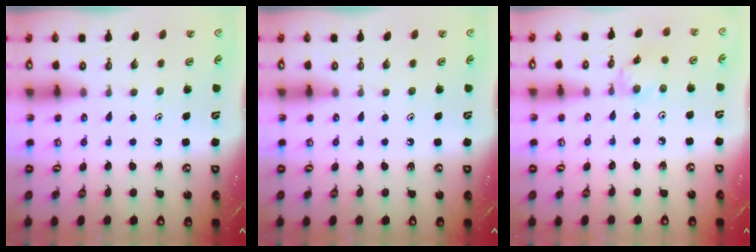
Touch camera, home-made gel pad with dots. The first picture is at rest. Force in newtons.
{"total": 0.0}
{"total": 1.4, "press": 1.3, "slide": 0.2}